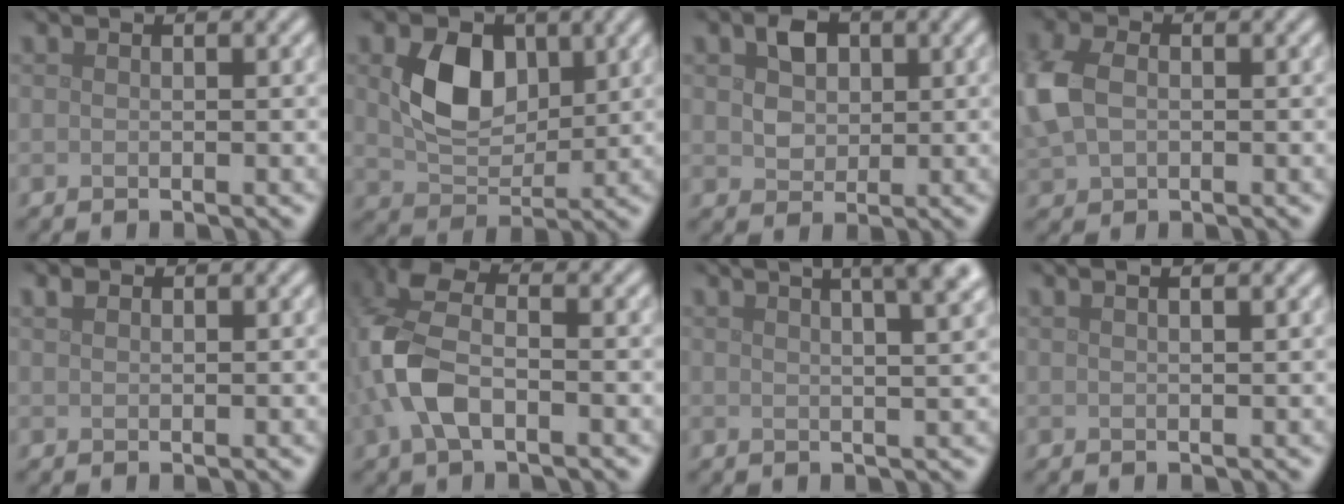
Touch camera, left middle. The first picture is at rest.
{"total": 5.9, "force": [1.5, 4.1, 3.9], "torque": [-0.083, -0.007, 0.030]}
{"total": 3.0, "force": [0.9, 2.3, 1.7], "torque": [-0.033, 0.003, 0.010]}
{"total": 4.8, "force": [0.2, 3.5, 3.3], "torque": [-0.097, 0.002, 0.001]}
{"total": 0.7, "force": [0.6, 0.3, 0.3], "torque": [-0.007, 0.004, 0.012]}
{"total": 6.8, "force": [-1.6, 3.7, 5.5], "torque": [-0.137, 0.010, -0.046]}
{"total": 9.8, "force": [5.2, 4.2, 7.1], "torque": [-0.023, 0.058, 0.027]}
{"total": 2.9, "force": [1.7, 1.3, 2.0], "torque": [-0.004, 0.011, -0.007]}